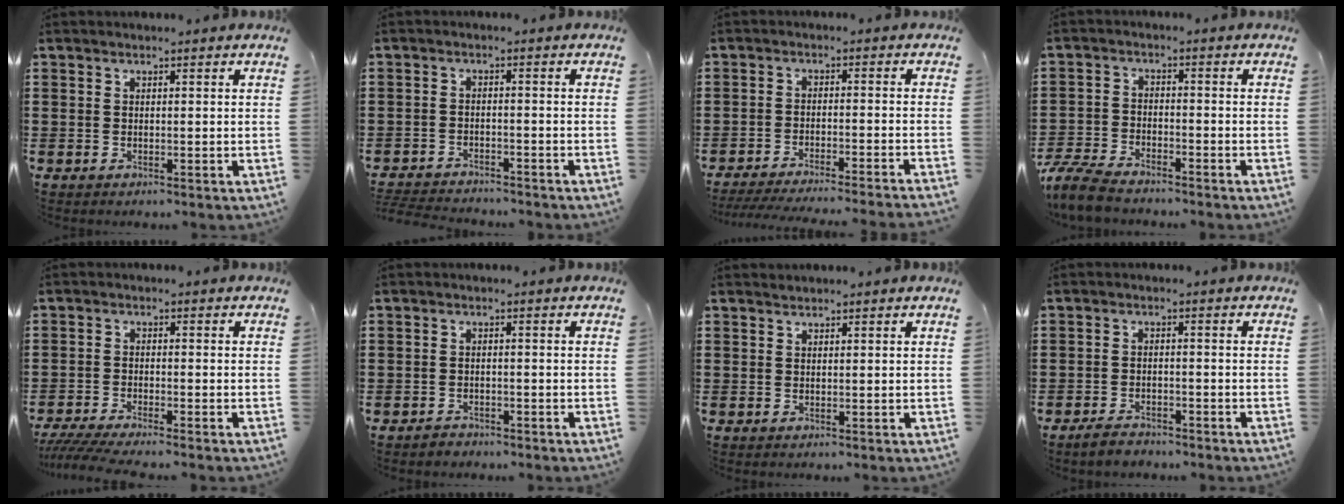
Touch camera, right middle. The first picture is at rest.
{"total": 3.0, "force": [-3.0, 0.2, 0.0], "torque": [-0.014, -0.004, -0.067]}
{"total": 3.9, "force": [-3.6, -0.4, 1.2], "torque": [-0.019, -0.003, -0.073]}
{"total": 5.7, "force": [-5.3, 1.0, 1.9], "torque": [-0.062, -0.003, -0.111]}
{"total": 3.1, "force": [-2.8, 0.0, 1.3], "torque": [-0.037, -0.010, -0.060]}
{"total": 1.3, "force": [-1.2, 0.5, 0.0], "torque": [-0.004, 0.004, -0.027]}
{"total": 0.6, "force": [0.6, -0.1, 0.0], "torque": [-0.001, -0.003, 0.012]}
{"total": 2.4, "force": [-2.3, 0.6, 0.6], "torque": [-0.015, 0.005, -0.047]}